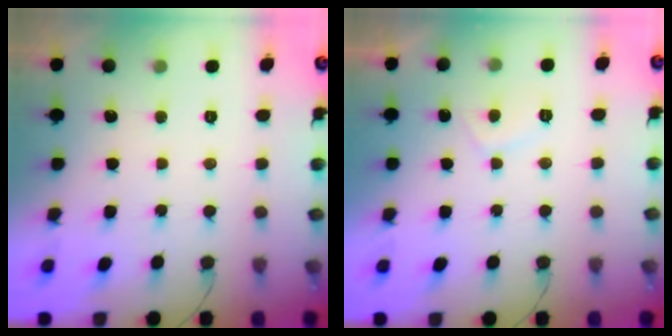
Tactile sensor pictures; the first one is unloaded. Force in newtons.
{"total": 2.8, "press": 2.7, "slide": 0.6}